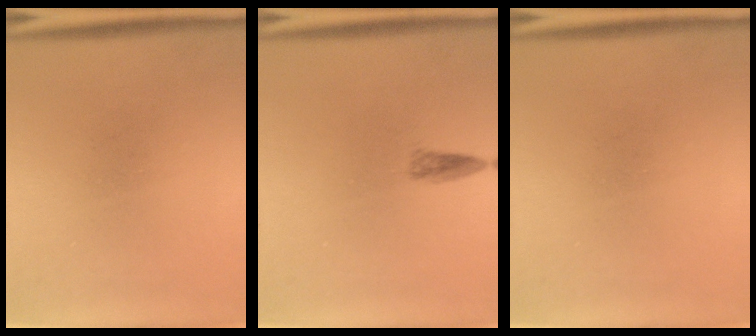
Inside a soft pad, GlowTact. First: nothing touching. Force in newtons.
{"total": 1.3}
{"total": 0.0}